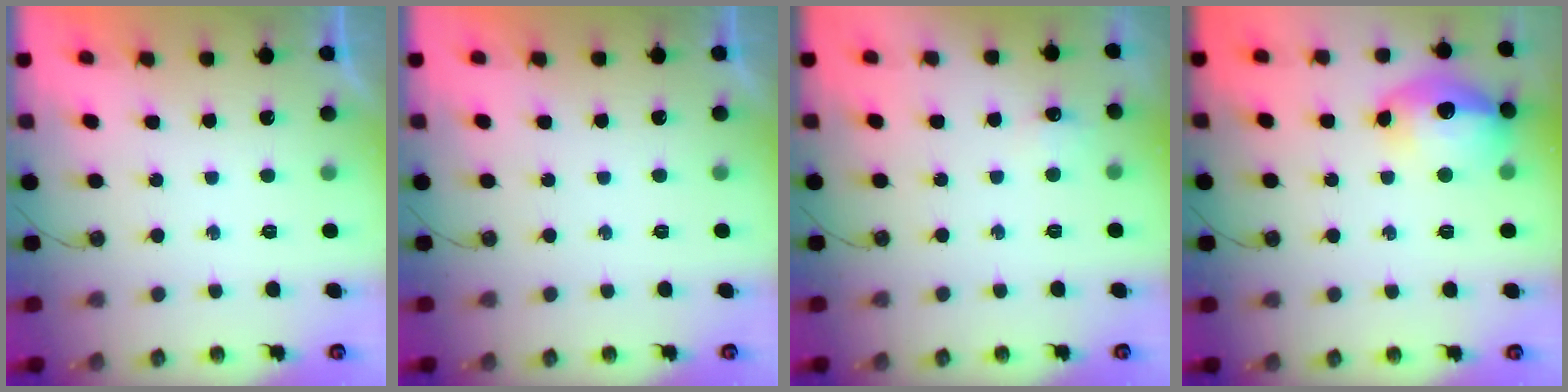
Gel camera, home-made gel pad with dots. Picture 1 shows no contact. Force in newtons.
{"total": 0.0}
{"total": 4.8, "press": 4.0, "slide": 2.7}
{"total": 15.4, "press": 15.4, "slide": 1.3}